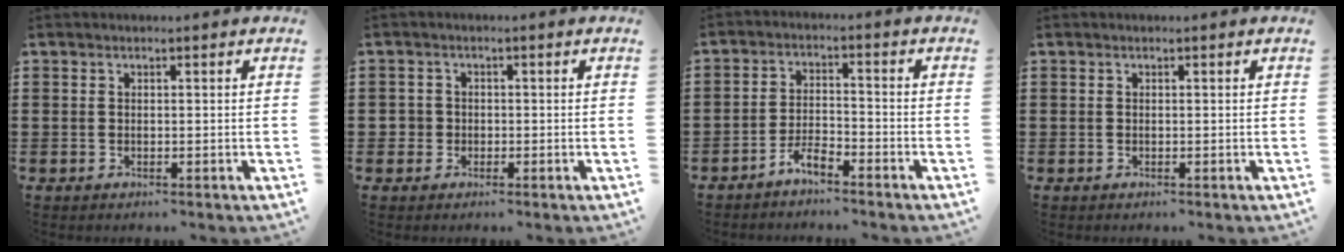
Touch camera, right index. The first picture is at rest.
{"total": 1.9, "force": [-0.3, 1.9, 0.3], "torque": [-0.012, 0.006, -0.010]}
{"total": 3.6, "force": [-3.3, 0.5, 1.4], "torque": [-0.042, 0.004, -0.070]}
{"total": 0.0}